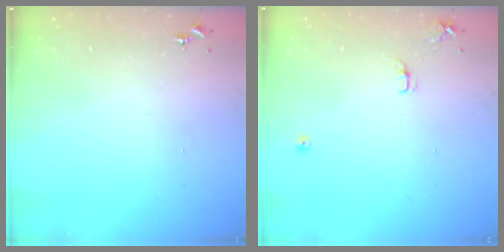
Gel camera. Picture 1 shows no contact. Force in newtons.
{"total": 7.2, "press": 7.2, "slide": 0.8}